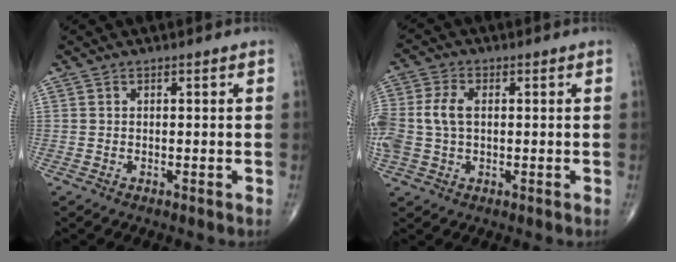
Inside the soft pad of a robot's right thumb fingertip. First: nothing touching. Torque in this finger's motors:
{"motor_torque": [0.61, 0.58, 1.09, 0.46, 0.11]}